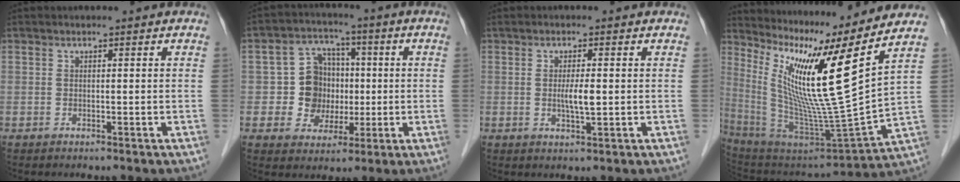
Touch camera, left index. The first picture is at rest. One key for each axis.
{"total": 8.4, "fx": -0.6, "fy": 7.9, "fz": 2.9, "tx": -0.052, "ty": 0.030, "tz": -0.004}
{"total": 3.1, "fx": 0.0, "fy": 0.4, "fz": 3.1, "tx": -0.058, "ty": -0.003, "tz": 0.001}
{"total": 19.5, "fx": 9.5, "fy": -1.1, "fz": 17.0, "tx": -0.303, "ty": -0.027, "tz": 0.163}